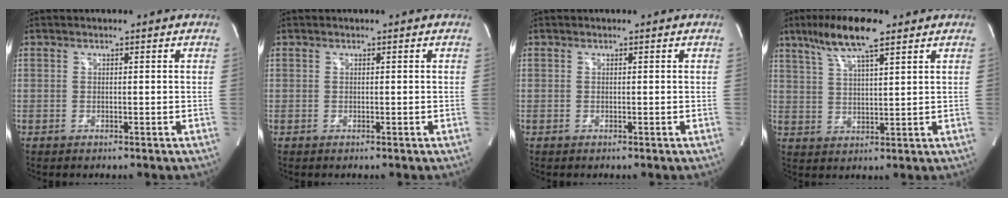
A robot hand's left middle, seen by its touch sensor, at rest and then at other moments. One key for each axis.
{"total": 0.0}
{"total": 0.0}
{"total": 10.0, "fx": 6.7, "fy": 1.4, "fz": 7.3, "tx": -0.143, "ty": 0.016, "tz": 0.120}